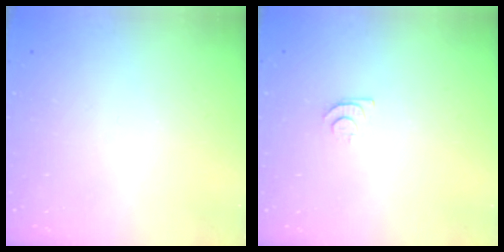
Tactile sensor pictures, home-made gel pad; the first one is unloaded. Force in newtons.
{"total": 4.1, "press": 4.1, "slide": 0.5}